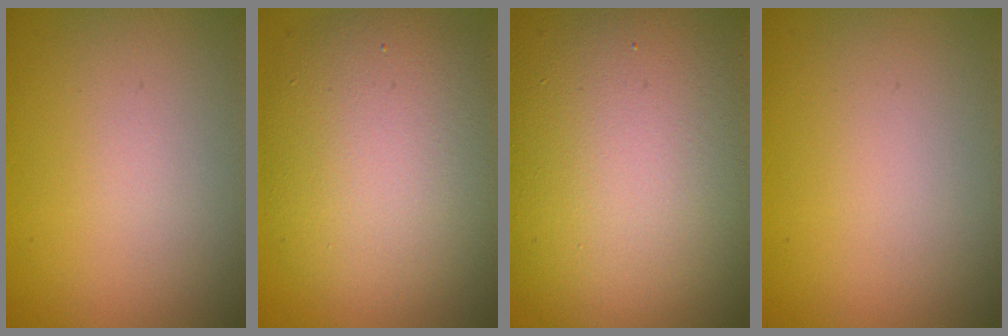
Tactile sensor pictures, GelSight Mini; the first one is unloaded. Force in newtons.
{"total": 9.5, "press": 9.5, "slide": 0.5}
{"total": 20.2, "press": 20.2, "slide": 1.1}
{"total": 0.0}